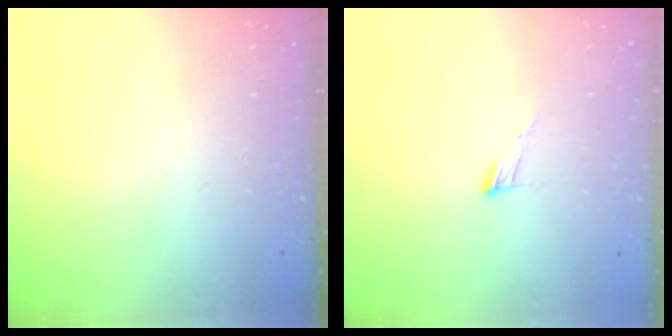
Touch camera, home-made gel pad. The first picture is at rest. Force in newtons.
{"total": 4.0, "press": 4.0, "slide": 0.3}